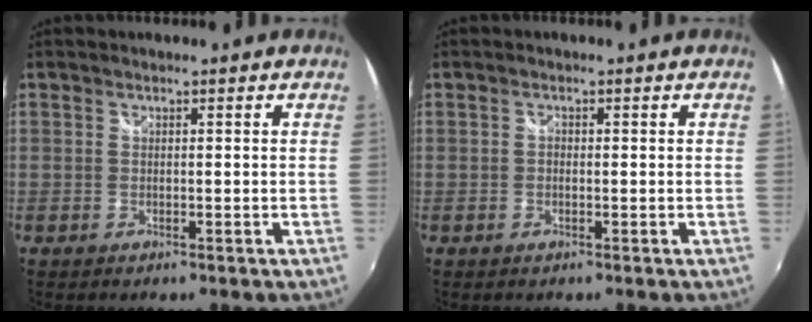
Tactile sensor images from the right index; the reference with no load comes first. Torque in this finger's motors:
{"motor_torque": [0.48, 0.12, 0.11, 0.01]}